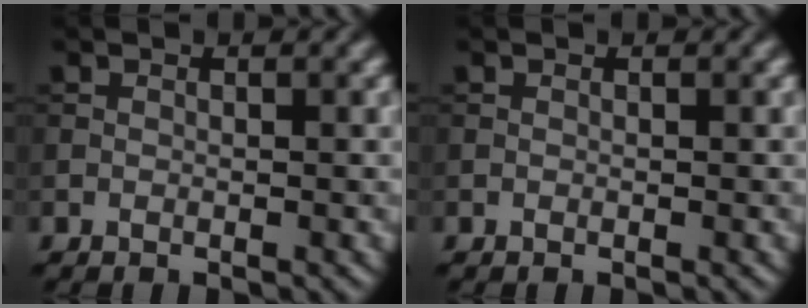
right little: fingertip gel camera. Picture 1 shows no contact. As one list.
[{"total": 0.0}]